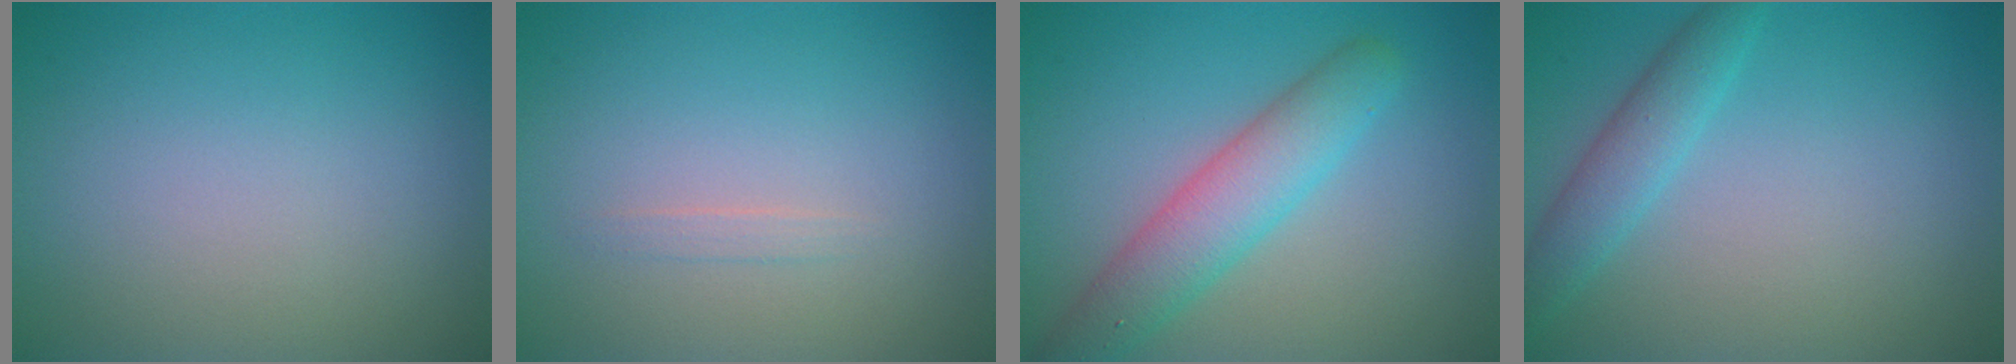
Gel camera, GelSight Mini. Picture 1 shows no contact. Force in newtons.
{"total": 0.6, "press": 0.6, "slide": 0.0}
{"total": 4.9, "press": 4.9, "slide": 0.1}
{"total": 2.8, "press": 2.8, "slide": 0.2}